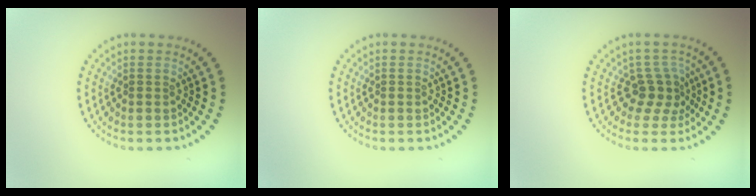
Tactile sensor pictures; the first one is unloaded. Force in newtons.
{"total": 0.0}
{"total": 2.6, "press": 2.0, "slide": 1.8}